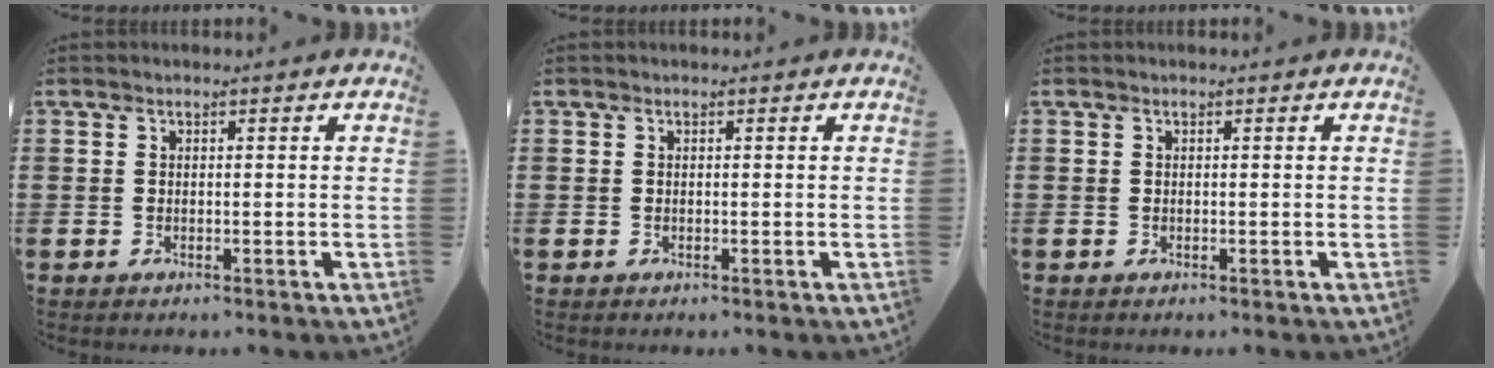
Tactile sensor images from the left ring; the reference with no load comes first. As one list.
[{"total": 0.0}, {"total": 0.0}]